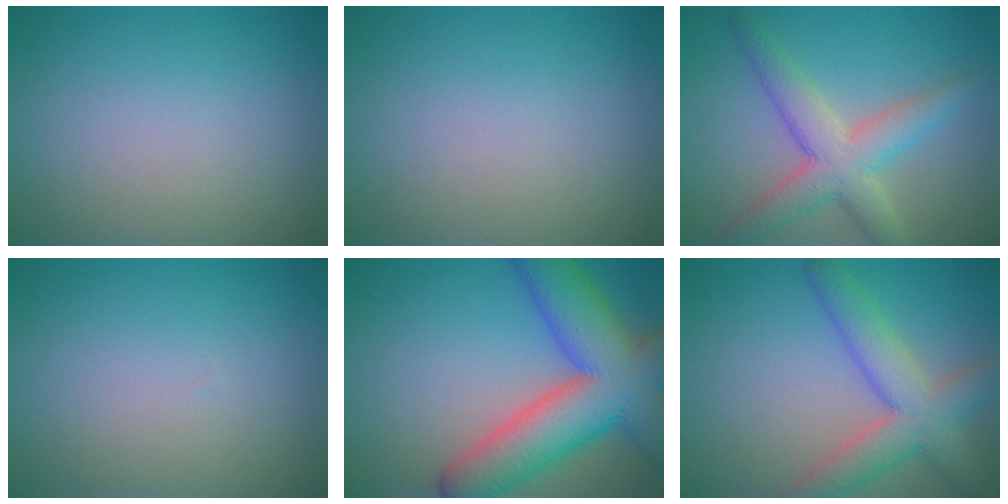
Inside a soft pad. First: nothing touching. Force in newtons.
{"total": 0.0}
{"total": 4.2, "press": 4.2, "slide": 0.4}
{"total": 0.0}
{"total": 12.5, "press": 12.5, "slide": 0.5}
{"total": 6.2, "press": 6.2, "slide": 0.4}